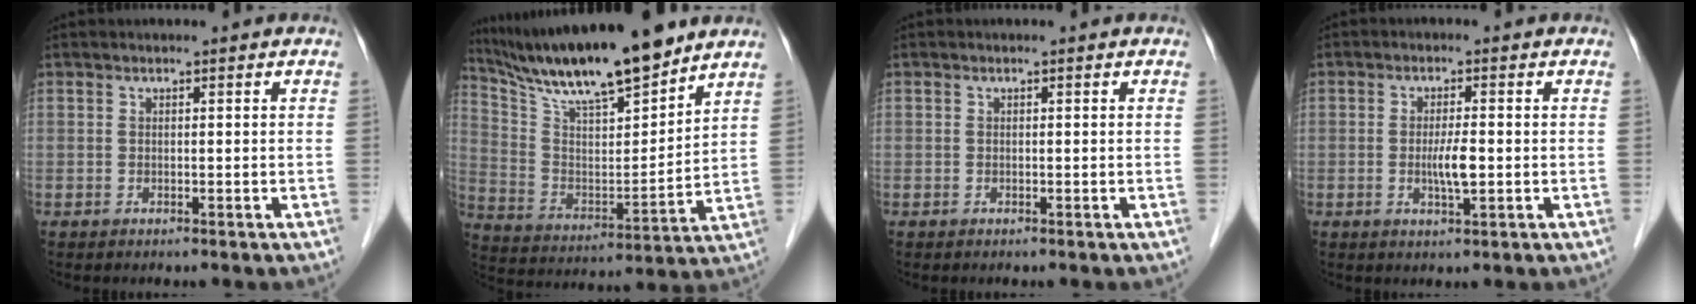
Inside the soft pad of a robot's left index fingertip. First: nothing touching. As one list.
[{"total": 18.1, "force": [15.3, 1.8, 9.4], "torque": [-0.168, 0.001, 0.278]}, {"total": 0.0}, {"total": 3.5, "force": [-0.5, 0.5, 3.4], "torque": [-0.069, -0.005, -0.007]}]